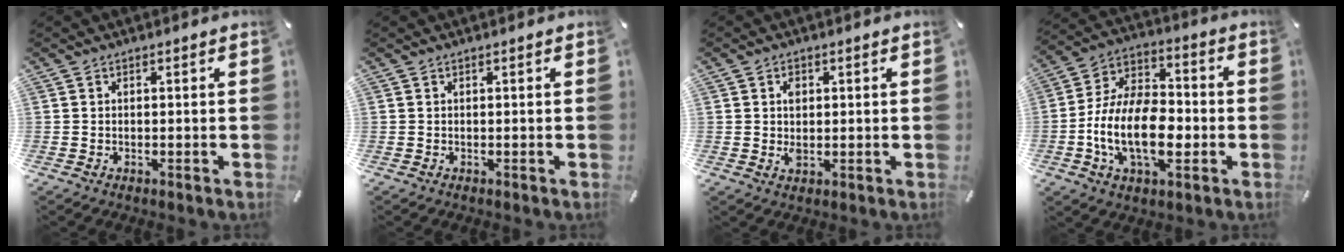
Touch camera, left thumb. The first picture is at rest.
{"total": 0.0}
{"total": 2.9, "force": [0.5, 2.0, 2.0], "torque": [-0.026, 0.000, 0.004]}
{"total": 16.3, "force": [-4.4, 9.9, 12.1], "torque": [-0.261, 0.011, -0.081]}